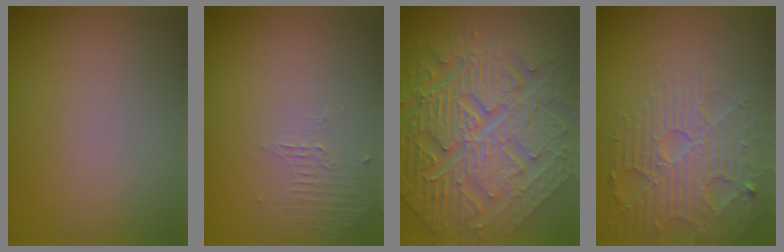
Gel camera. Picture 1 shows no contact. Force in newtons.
{"total": 1.1, "press": 0.2, "slide": 1.0}
{"total": 11.2, "press": 7.7, "slide": 8.2}
{"total": 4.4, "press": 4.3, "slide": 0.8}